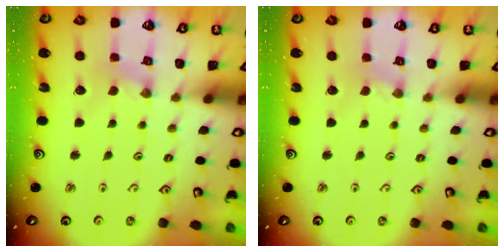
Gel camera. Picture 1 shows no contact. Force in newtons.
{"total": 0.0}